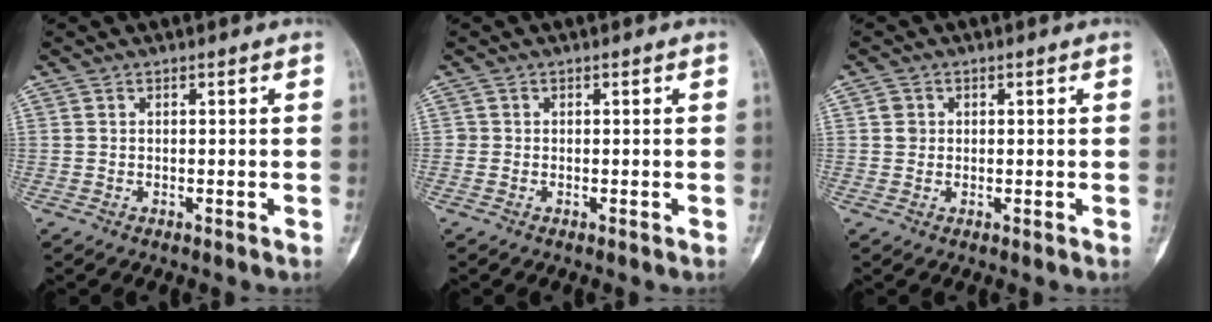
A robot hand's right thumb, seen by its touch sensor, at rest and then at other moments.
{"total": 0.6, "force": [-0.4, 0.5, 0.1], "torque": [0.001, 0.003, -0.012]}
{"total": 1.8, "force": [0.2, 1.7, 0.6], "torque": [0.000, 0.003, 0.003]}